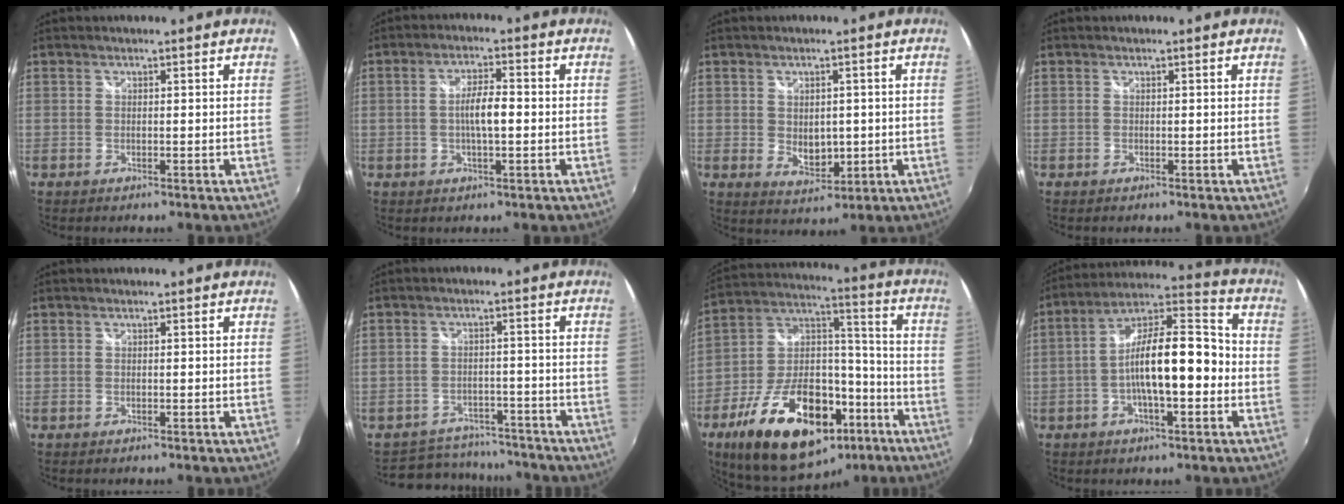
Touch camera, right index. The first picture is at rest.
{"total": 5.0, "force": [-0.5, 1.1, 4.9], "torque": [-0.087, 0.003, -0.008]}
{"total": 5.5, "force": [-0.1, 3.9, 3.9], "torque": [-0.062, -0.009, 0.006]}
{"total": 0.0}
{"total": 0.0}
{"total": 10.2, "force": [-8.7, 5.0, 1.4], "torque": [-0.045, 0.023, -0.113]}
{"total": 27.0, "force": [-14.5, 14.4, 17.7], "torque": [-0.331, 0.013, -0.217]}
{"total": 15.1, "force": [-2.6, 4.7, 14.1], "torque": [-0.248, 0.023, -0.048]}